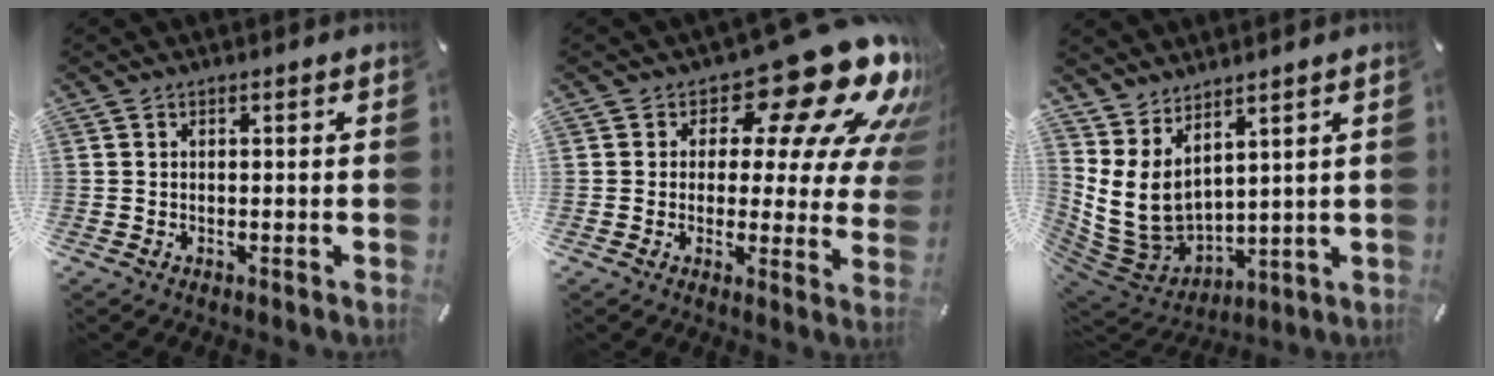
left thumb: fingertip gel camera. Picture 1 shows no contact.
{"total": 20.7, "force": [12.5, 8.4, 14.2], "torque": [-0.187, -0.085, 0.200]}
{"total": 10.6, "force": [4.0, 7.8, 6.0], "torque": [-0.148, -0.040, 0.087]}